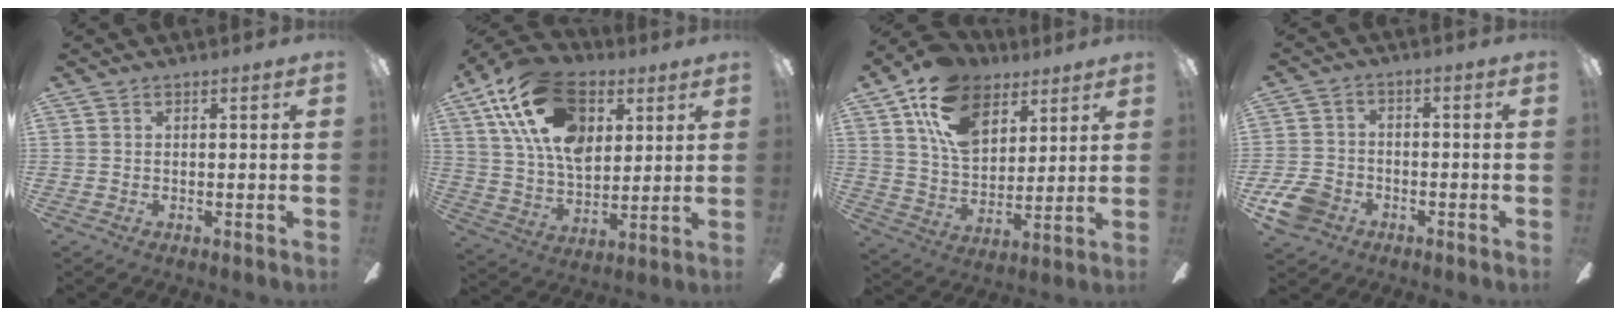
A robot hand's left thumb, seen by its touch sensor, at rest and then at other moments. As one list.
[{"total": 21.4, "force": [9.4, 13.1, 14.0], "torque": [-0.262, -0.013, 0.172]}, {"total": 17.4, "force": [9.9, 10.9, 9.3], "torque": [-0.176, -0.027, 0.187]}, {"total": 7.9, "force": [-4.3, 5.6, 3.4], "torque": [-0.086, 0.028, -0.083]}]